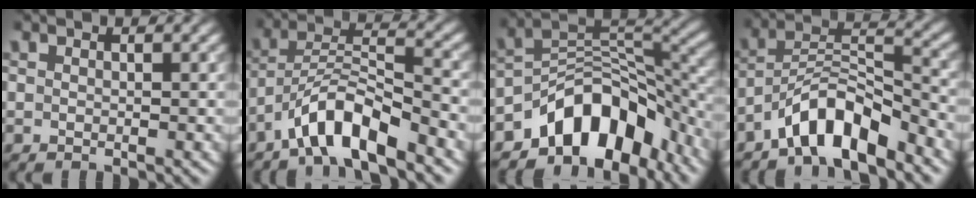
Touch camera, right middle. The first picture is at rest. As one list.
[{"total": 6.1, "force": [-4.5, 1.3, 4.0], "torque": [-0.068, 0.010, -0.085]}, {"total": 8.9, "force": [-6.0, 4.9, 4.5], "torque": [-0.038, 0.003, -0.106]}, {"total": 6.4, "force": [-4.8, 1.8, 3.8], "torque": [-0.059, 0.012, -0.090]}]